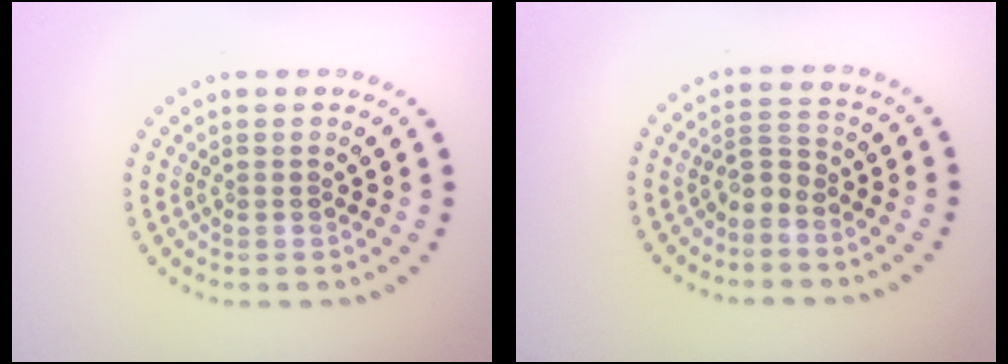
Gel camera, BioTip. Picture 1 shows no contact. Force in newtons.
{"total": 1.9, "press": 1.4, "slide": 1.2}